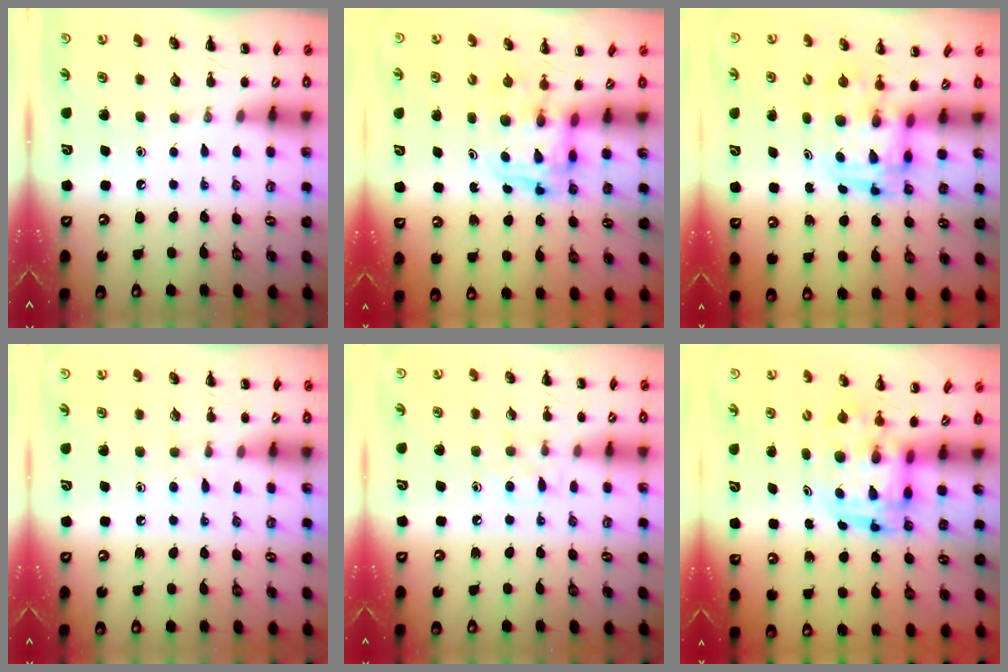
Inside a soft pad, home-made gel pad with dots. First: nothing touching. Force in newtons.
{"total": 2.7, "press": 2.7, "slide": 0.2}
{"total": 3.4, "press": 3.4, "slide": 0.7}
{"total": 3.7, "press": 3.3, "slide": 1.6}
{"total": 6.0, "press": 5.7, "slide": 1.9}
{"total": 3.6, "press": 3.5, "slide": 0.7}